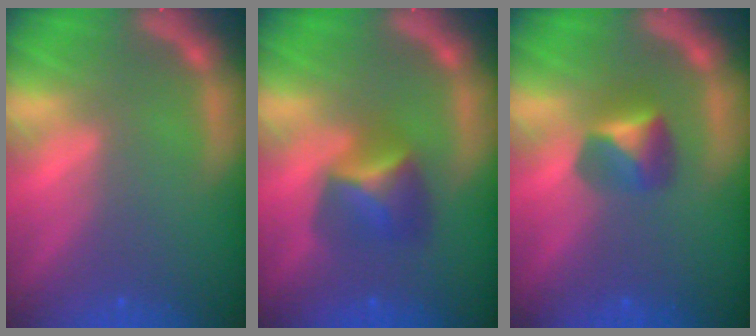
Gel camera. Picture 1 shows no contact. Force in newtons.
{"total": 4.0}
{"total": 2.9}